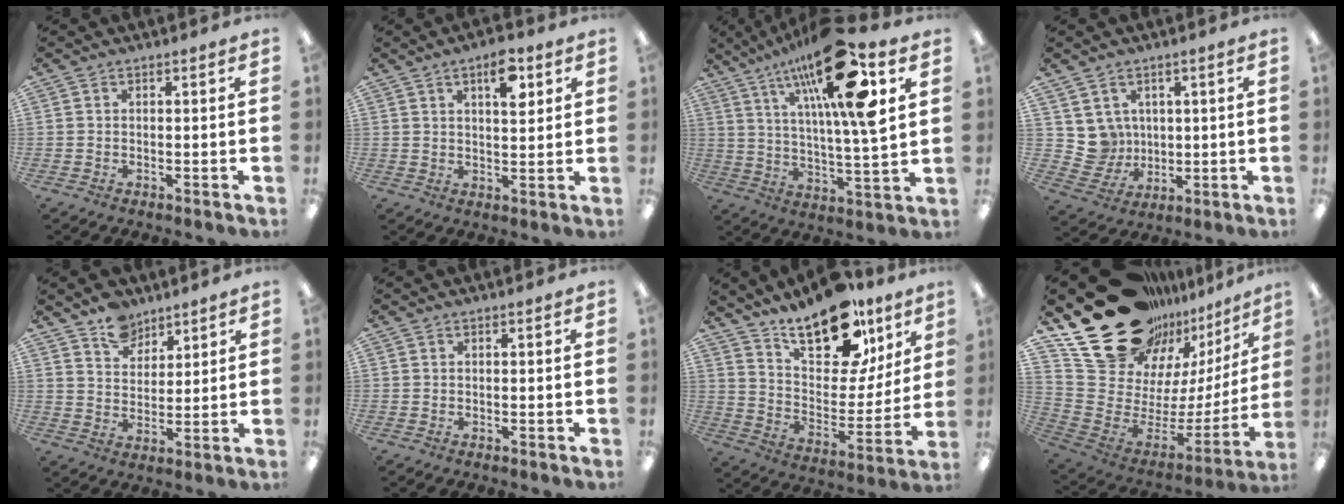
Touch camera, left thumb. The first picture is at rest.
{"total": 7.6, "force": [4.0, 3.1, 5.6], "torque": [-0.071, -0.016, 0.060]}
{"total": 23.2, "force": [12.1, 5.6, 19.0], "torque": [-0.330, -0.043, 0.181]}
{"total": 6.8, "force": [2.5, 6.3, 0.6], "torque": [-0.025, -0.009, 0.059]}
{"total": 8.0, "force": [6.3, 4.7, 1.8], "torque": [-0.028, -0.036, 0.117]}
{"total": 0.0}
{"total": 21.9, "force": [15.7, 10.0, 11.7], "torque": [-0.183, -0.098, 0.271]}
{"total": 24.6, "force": [17.0, 14.5, 10.3], "torque": [-0.145, -0.131, 0.344]}